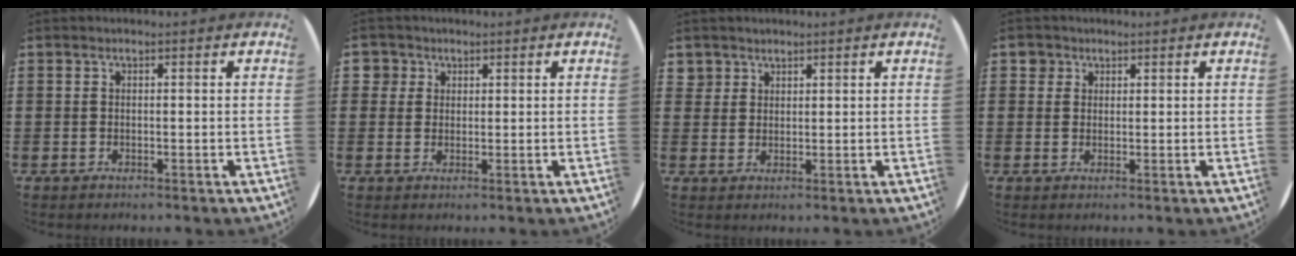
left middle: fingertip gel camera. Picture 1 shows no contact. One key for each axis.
{"total": 2.2, "fx": 1.3, "fy": 1.7, "fz": 0.2, "tx": 0.008, "ty": 0.002, "tz": 0.022}
{"total": 2.1, "fx": 1.7, "fy": 1.3, "fz": 0.0, "tx": 0.004, "ty": 0.002, "tz": 0.032}
{"total": 1.8, "fx": 1.3, "fy": 1.2, "fz": 0.0, "tx": 0.014, "ty": -0.002, "tz": 0.022}